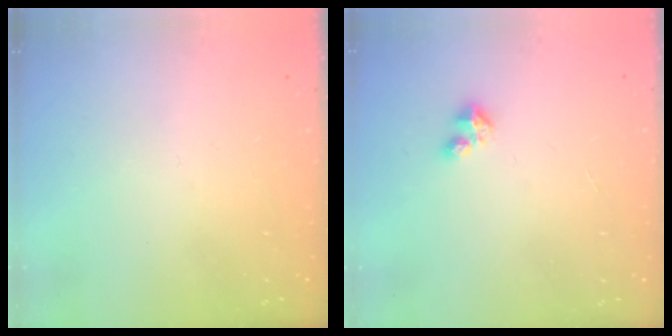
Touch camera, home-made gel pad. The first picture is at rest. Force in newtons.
{"total": 2.4, "press": 2.4, "slide": 0.3}